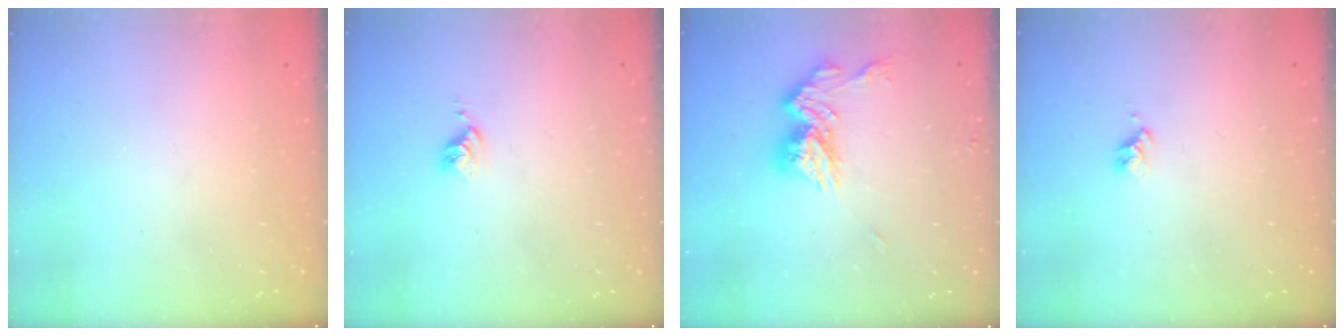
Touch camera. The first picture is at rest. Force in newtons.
{"total": 4.3, "press": 4.3, "slide": 0.6}
{"total": 12.6, "press": 12.6, "slide": 1.0}
{"total": 2.7, "press": 2.7, "slide": 0.3}